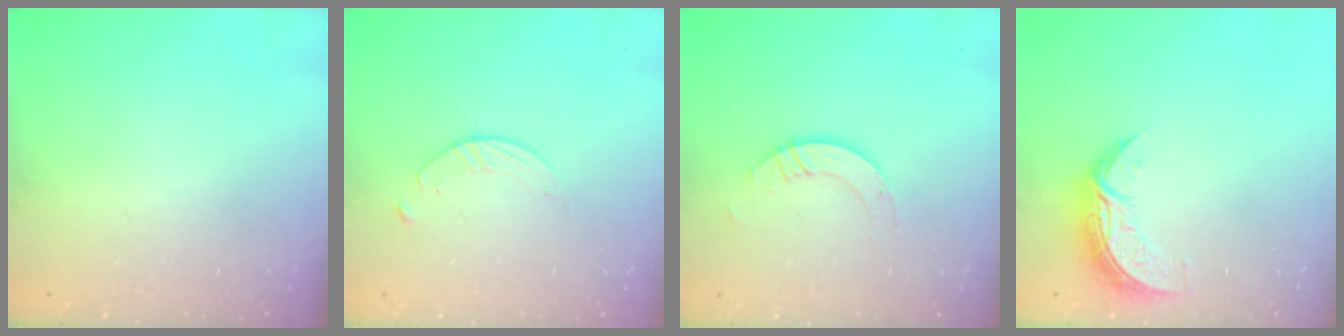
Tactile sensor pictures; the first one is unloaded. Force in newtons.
{"total": 4.3, "press": 4.3, "slide": 0.5}
{"total": 4.4, "press": 4.4, "slide": 0.0}
{"total": 8.4, "press": 8.4, "slide": 0.4}